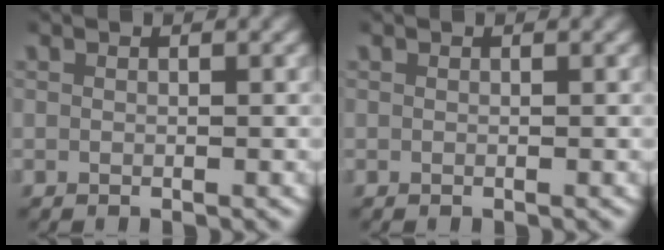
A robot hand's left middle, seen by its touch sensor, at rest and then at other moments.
{"total": 0.0}